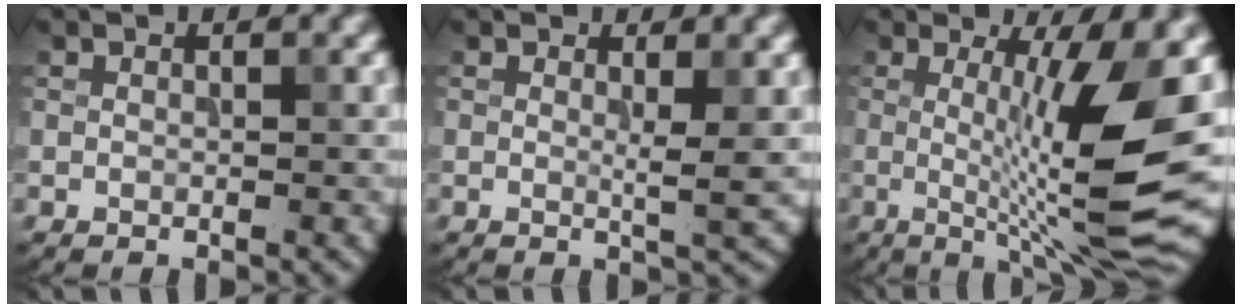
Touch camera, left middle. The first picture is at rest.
{"total": 1.8, "force": [0.4, 0.2, 1.8], "torque": [-0.028, -0.007, 0.003]}
{"total": 11.6, "force": [0.3, 2.1, 11.4], "torque": [-0.157, -0.010, 0.007]}